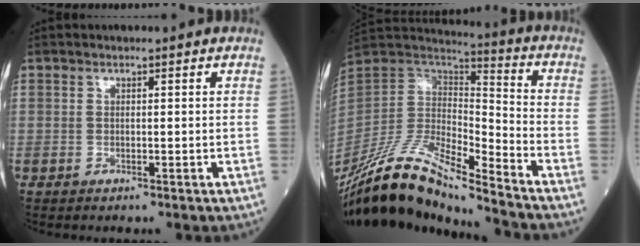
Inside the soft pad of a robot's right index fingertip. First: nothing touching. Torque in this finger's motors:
{"motor_torque": [0.62, -1.52, 0.63, 0.18]}